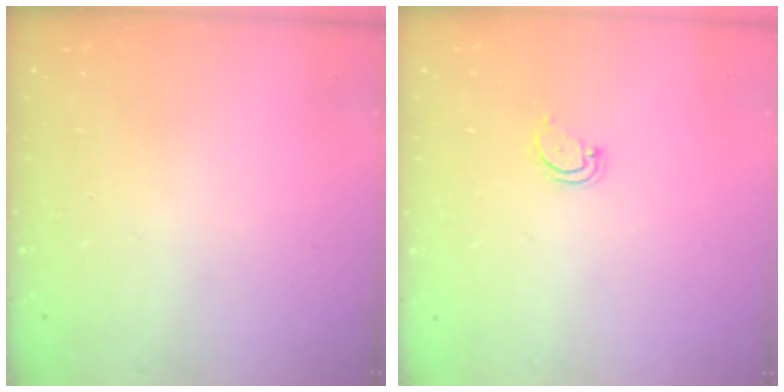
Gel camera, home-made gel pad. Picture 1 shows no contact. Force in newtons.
{"total": 3.3, "press": 3.3, "slide": 0.5}